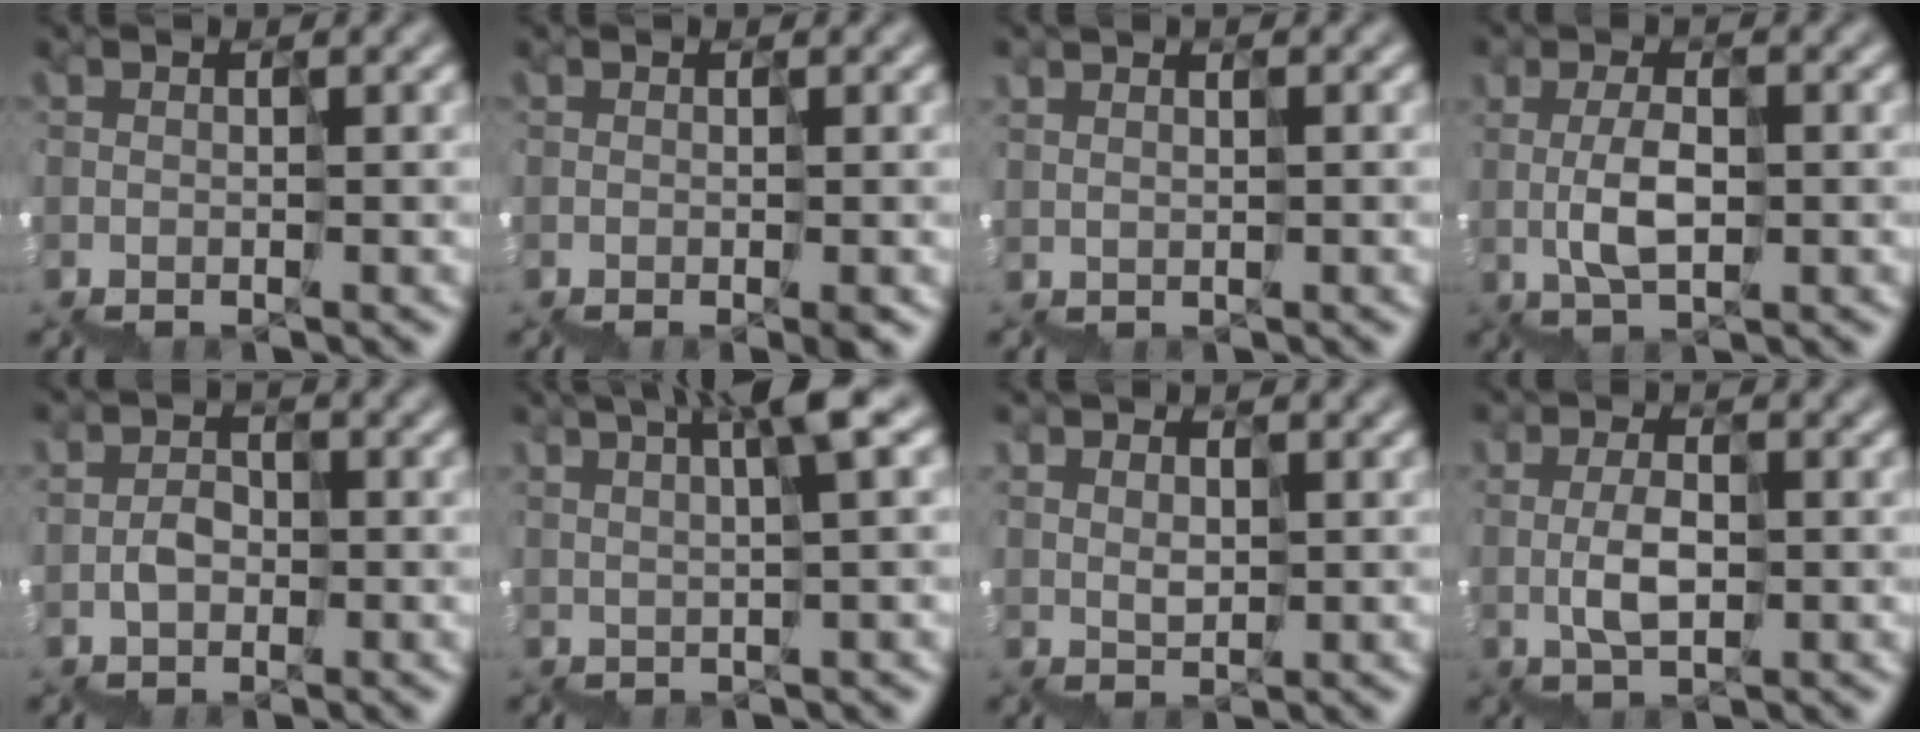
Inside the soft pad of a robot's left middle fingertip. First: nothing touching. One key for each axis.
{"total": 1.8, "fx": -0.7, "fy": 0.6, "fz": 1.5, "tx": -0.024, "ty": -0.005, "tz": -0.009}
{"total": 0.7, "fx": 0.6, "fy": -0.1, "fz": -0.5, "tx": 0.019, "ty": -0.003, "tz": 0.017}
{"total": 1.5, "fx": 0.9, "fy": 0.5, "fz": 1.0, "tx": -0.019, "ty": 0.015, "tz": 0.020}
{"total": 1.1, "fx": 0.4, "fy": 0.9, "fz": -0.3, "tx": 0.010, "ty": 0.013, "tz": 0.009}
{"total": 5.0, "fx": 2.7, "fy": 0.7, "fz": 4.2, "tx": -0.019, "ty": 0.018, "tz": 0.046}
{"total": 2.1, "fx": 2.0, "fy": 0.4, "fz": -0.4, "tx": 0.016, "ty": 0.010, "tz": 0.044}
{"total": 1.4, "fx": 1.1, "fy": 0.3, "fz": 0.7, "tx": -0.009, "ty": 0.014, "tz": 0.025}